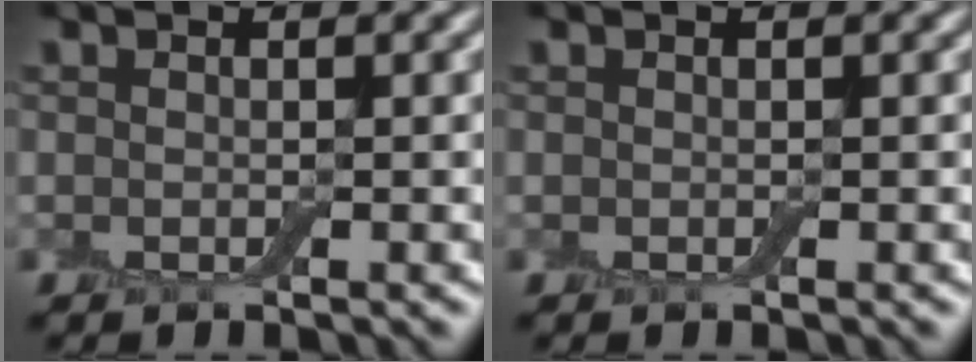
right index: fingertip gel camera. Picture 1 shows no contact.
{"total": 0.0}